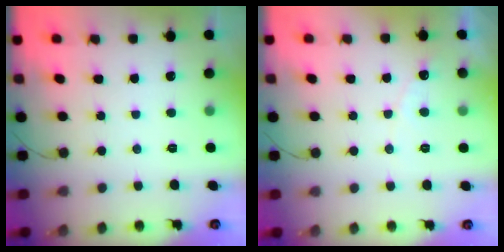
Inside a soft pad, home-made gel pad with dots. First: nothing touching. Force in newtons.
{"total": 3.7, "press": 3.6, "slide": 0.2}